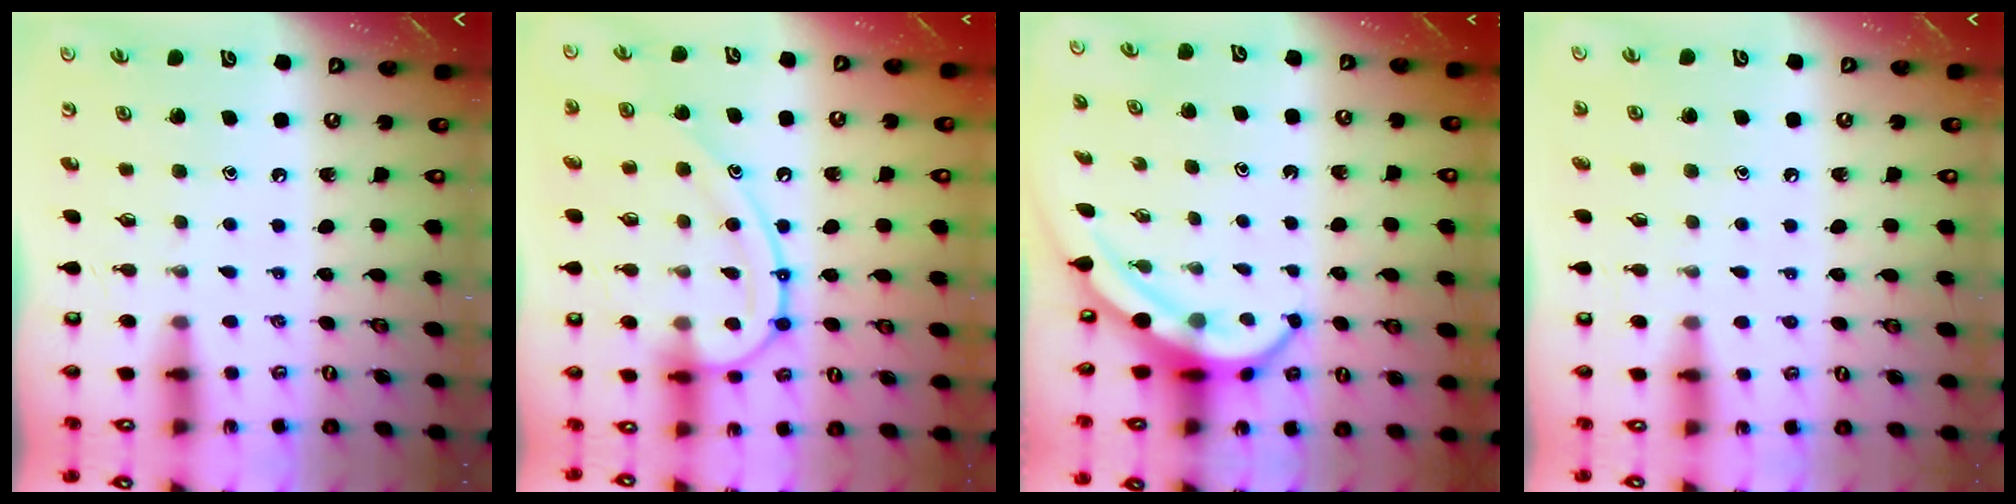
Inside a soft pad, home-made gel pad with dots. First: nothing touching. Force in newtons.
{"total": 15.6, "press": 15.5, "slide": 1.8}
{"total": 6.4, "press": 6.3, "slide": 0.8}
{"total": 2.5, "press": 2.4, "slide": 0.3}